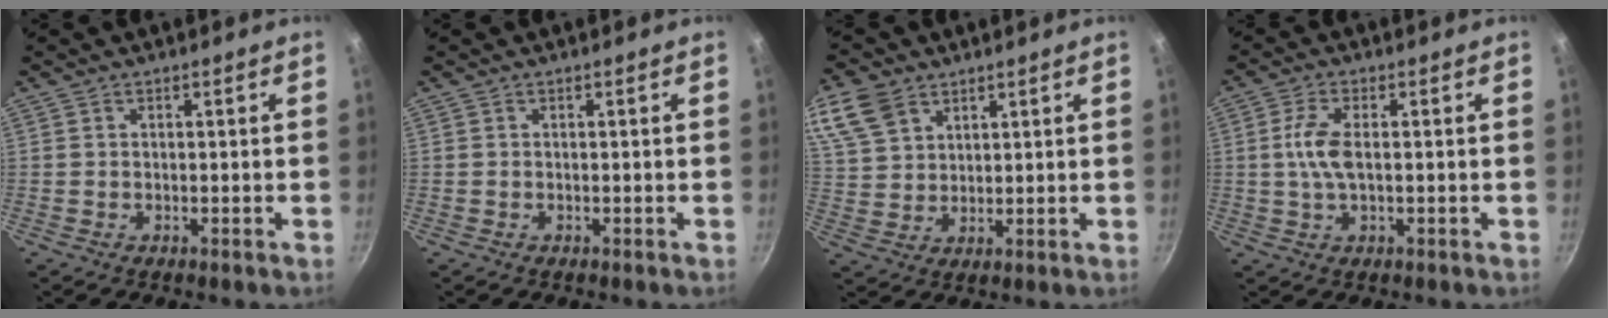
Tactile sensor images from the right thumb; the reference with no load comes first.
{"total": 0.0}
{"total": 9.9, "force": [5.7, 6.5, 4.8], "torque": [-0.084, -0.011, 0.119]}
{"total": 5.4, "force": [0.2, 2.3, 4.9], "torque": [-0.111, 0.005, 0.001]}